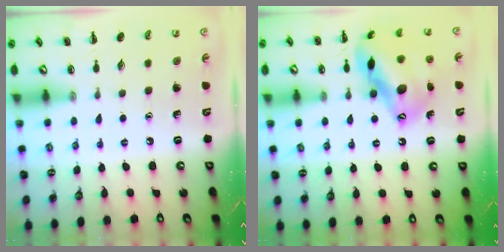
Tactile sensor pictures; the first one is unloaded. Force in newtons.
{"total": 18.6, "press": 18.6, "slide": 1.6}